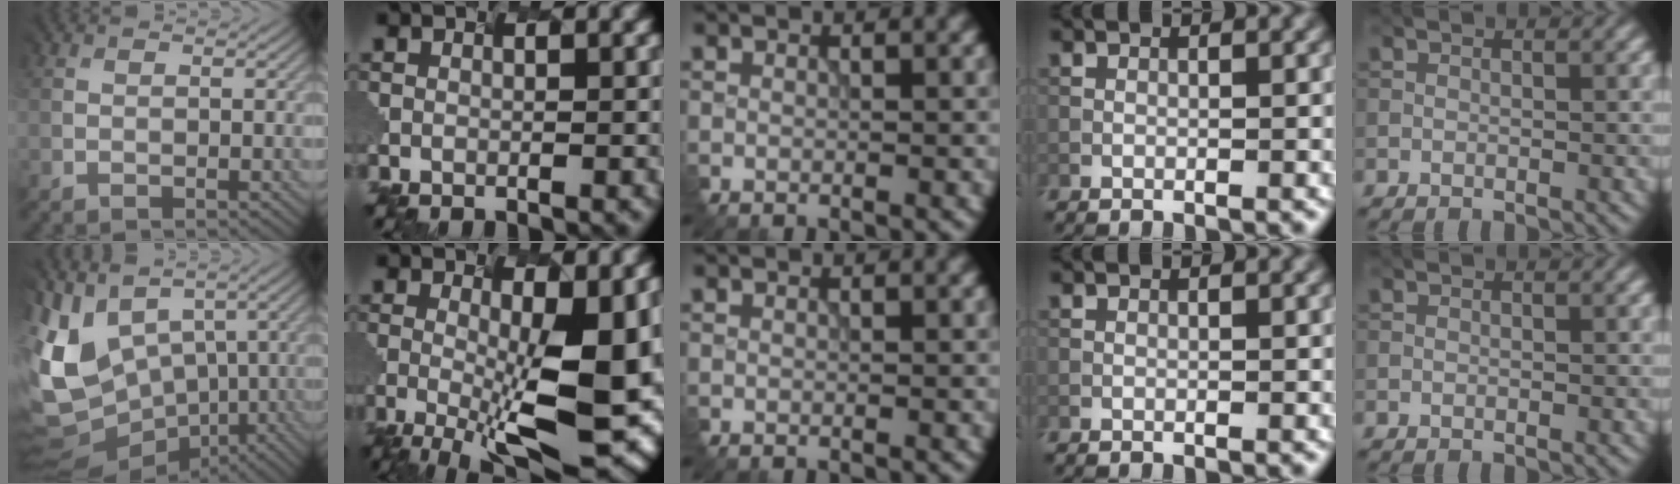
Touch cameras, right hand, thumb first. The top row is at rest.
{"thumb": {"total": 12.0, "force": [0.7, 9.2, 7.7], "torque": [-0.214, -0.016, 0.028]}, "index": {"total": 11.1, "force": [-1.9, 2.4, 10.7], "torque": [-0.173, -0.025, -0.003]}}